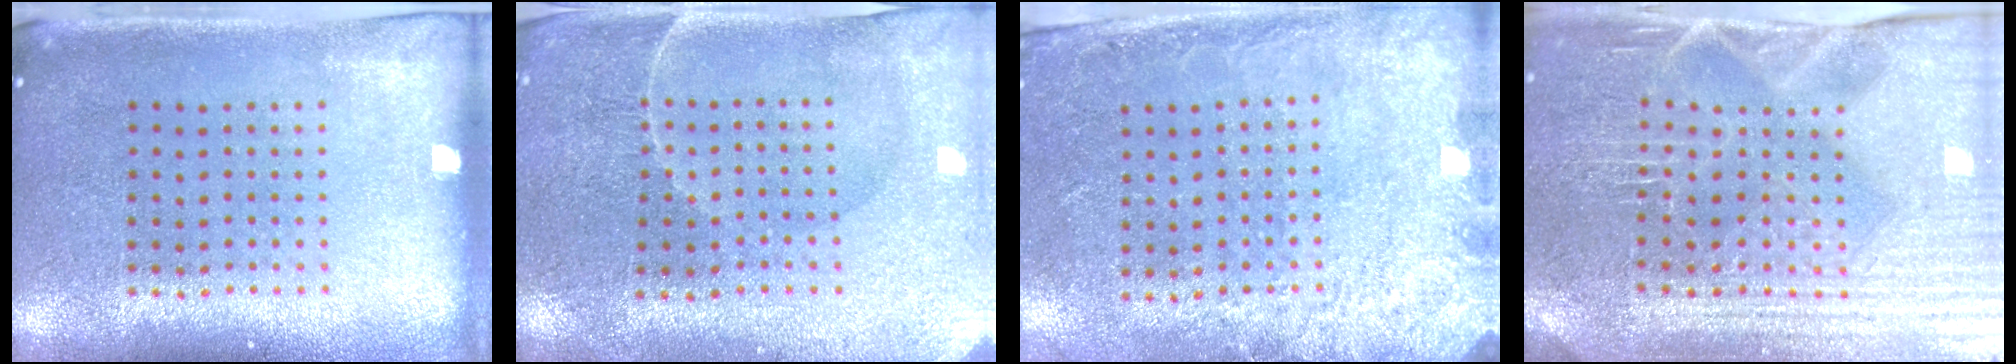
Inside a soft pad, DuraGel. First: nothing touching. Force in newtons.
{"total": 0.7, "press": 0.6, "slide": 0.4}
{"total": 2.8, "press": 1.9, "slide": 2.1}
{"total": 4.3, "press": 4.2, "slide": 1.1}